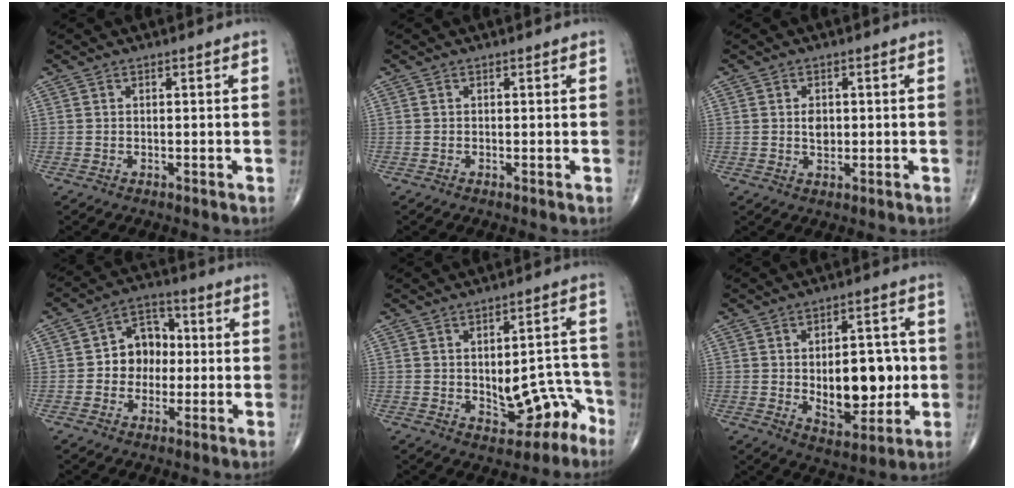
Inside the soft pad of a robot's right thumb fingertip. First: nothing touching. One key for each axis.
{"total": 0.0}
{"total": 2.6, "fx": 0.2, "fy": 1.8, "fz": 1.9, "tx": -0.021, "ty": -0.002, "tz": 0.005}
{"total": 8.7, "fx": -0.2, "fy": 7.1, "fz": 5.2, "tx": -0.040, "ty": 0.027, "tz": -0.012}
{"total": 9.5, "fx": -3.5, "fy": 5.5, "fz": 6.9, "tx": -0.051, "ty": 0.048, "tz": -0.034}
{"total": 14.5, "fx": -0.7, "fy": 8.0, "fz": 12.1, "tx": -0.132, "ty": 0.004, "tz": 0.003}